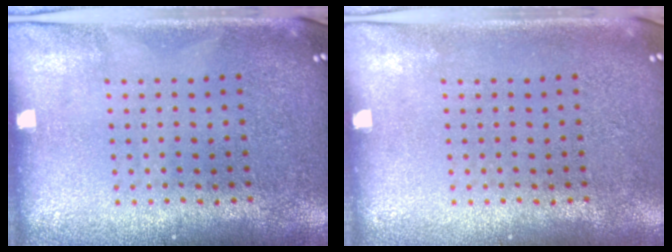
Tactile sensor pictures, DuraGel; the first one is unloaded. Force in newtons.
{"total": 0.0}